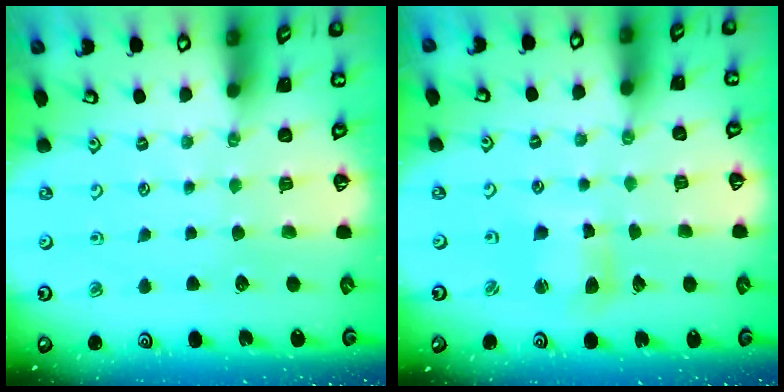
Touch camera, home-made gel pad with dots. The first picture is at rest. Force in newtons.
{"total": 5.8, "press": 5.7, "slide": 0.7}